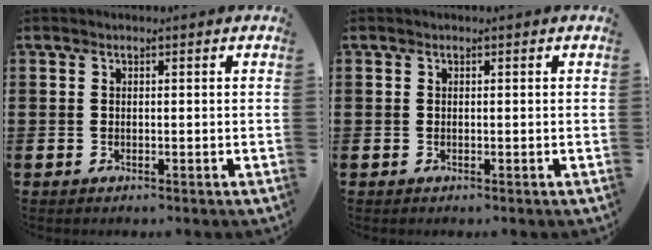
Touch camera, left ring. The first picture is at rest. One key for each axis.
{"total": 0.0}